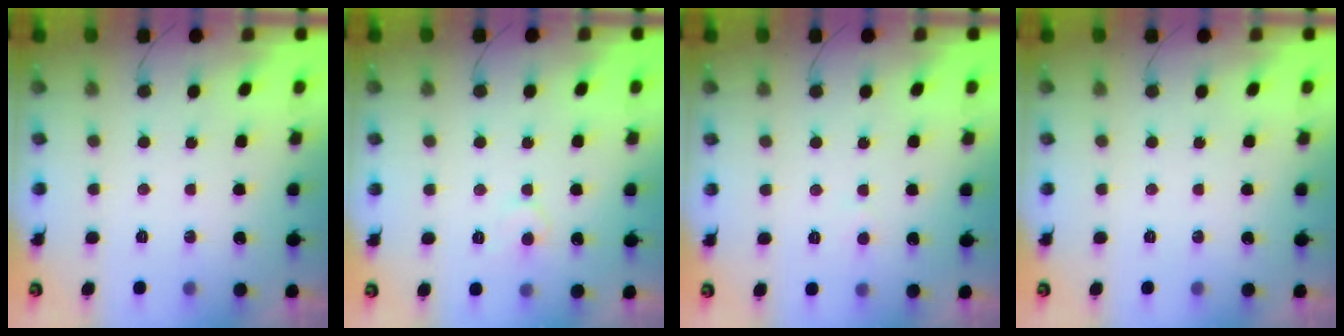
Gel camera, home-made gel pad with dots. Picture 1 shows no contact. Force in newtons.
{"total": 5.2, "press": 5.2, "slide": 0.6}
{"total": 1.8, "press": 1.8, "slide": 0.2}
{"total": 0.0}